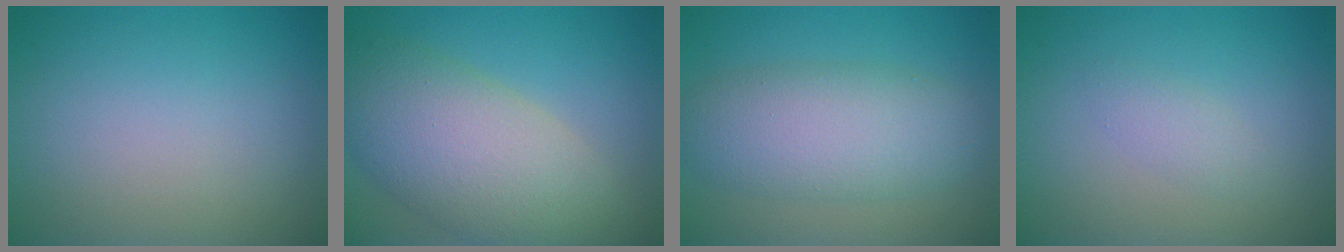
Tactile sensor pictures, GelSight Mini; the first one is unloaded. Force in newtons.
{"total": 9.6, "press": 9.6, "slide": 0.6}
{"total": 6.4, "press": 6.4, "slide": 0.1}
{"total": 1.3, "press": 1.3, "slide": 0.1}